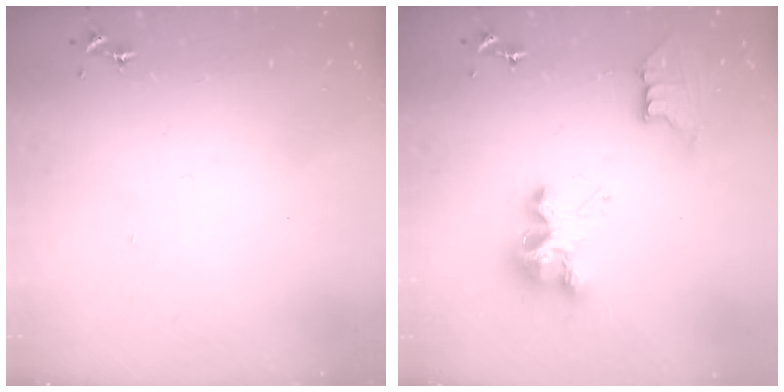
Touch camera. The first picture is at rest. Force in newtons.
{"total": 9.0, "press": 9.0, "slide": 0.7}